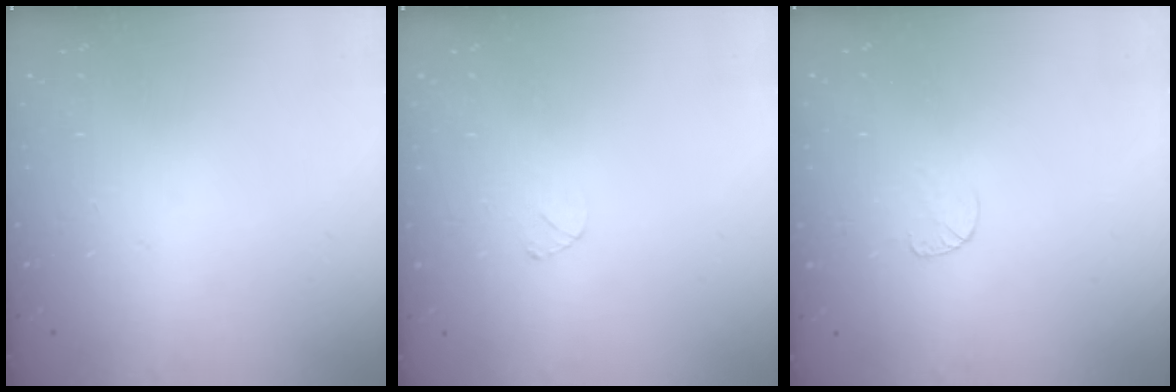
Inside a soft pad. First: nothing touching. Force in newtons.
{"total": 2.6, "press": 2.6, "slide": 0.3}
{"total": 4.4, "press": 4.4, "slide": 0.4}